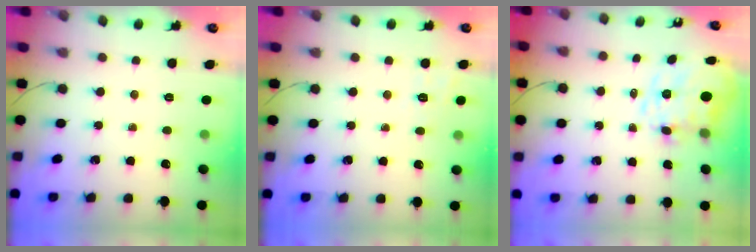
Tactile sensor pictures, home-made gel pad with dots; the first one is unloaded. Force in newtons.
{"total": 1.8, "press": 0.4, "slide": 1.8}
{"total": 4.0, "press": 3.1, "slide": 2.5}